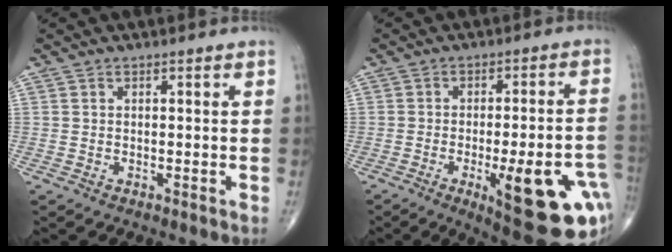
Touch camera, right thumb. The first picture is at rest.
{"total": 21.2, "force": [-7.3, 6.3, 18.9], "torque": [-0.187, 0.016, -0.076]}